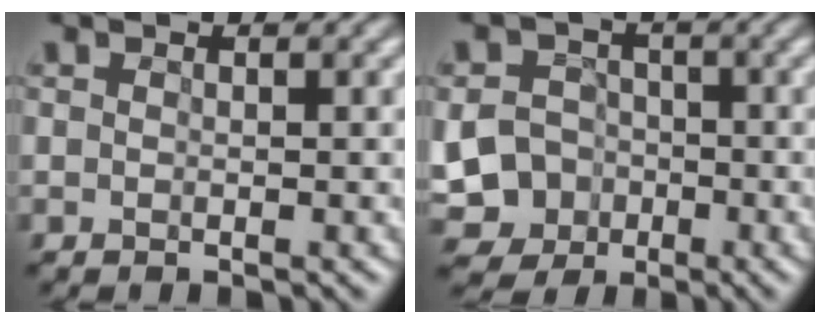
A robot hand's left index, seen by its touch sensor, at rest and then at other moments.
{"total": 11.1, "force": [-3.8, 10.1, 2.8], "torque": [-0.105, -0.018, -0.070]}